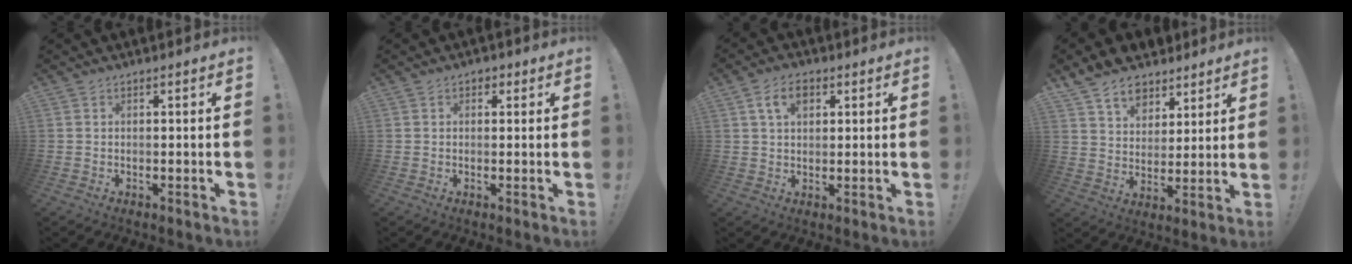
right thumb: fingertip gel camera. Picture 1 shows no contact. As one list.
[{"total": 1.8, "force": [0.4, 1.6, 0.7], "torque": [-0.006, 0.002, 0.005]}, {"total": 6.9, "force": [2.8, 4.2, 4.7], "torque": [-0.076, 0.005, 0.051]}, {"total": 11.5, "force": [8.2, 7.3, 3.3], "torque": [-0.055, -0.062, 0.160]}]